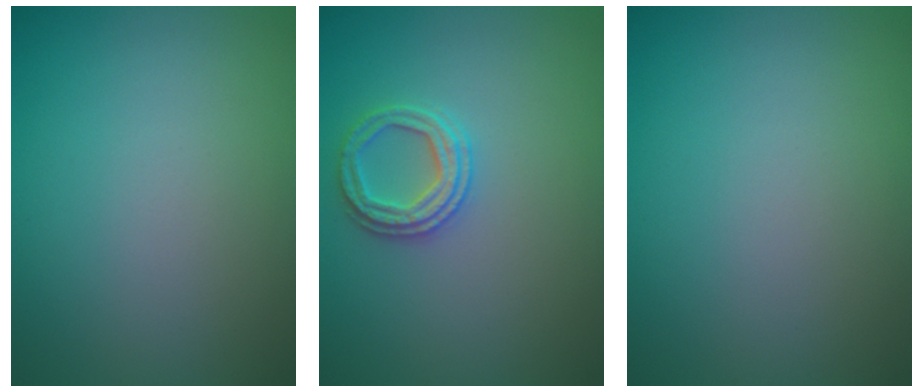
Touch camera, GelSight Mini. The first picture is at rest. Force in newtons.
{"total": 2.4, "press": 2.4, "slide": 0.2}
{"total": 0.0}